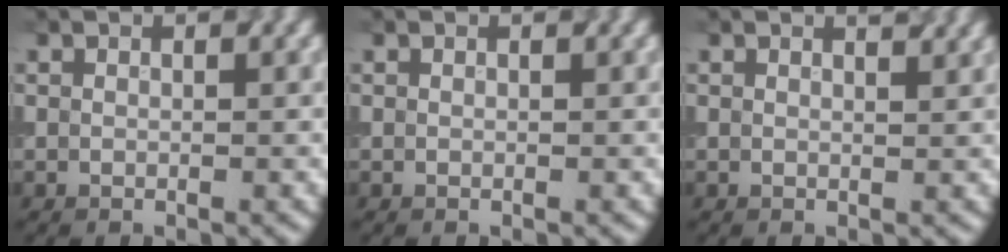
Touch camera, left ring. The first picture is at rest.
{"total": 0.0}
{"total": 0.7, "force": [0.7, -0.1, 0.2], "torque": [-0.006, 0.000, 0.015]}